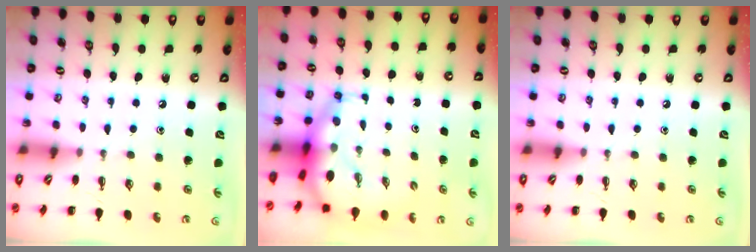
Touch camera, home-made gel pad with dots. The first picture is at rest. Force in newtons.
{"total": 7.2, "press": 7.0, "slide": 1.9}
{"total": 0.0}